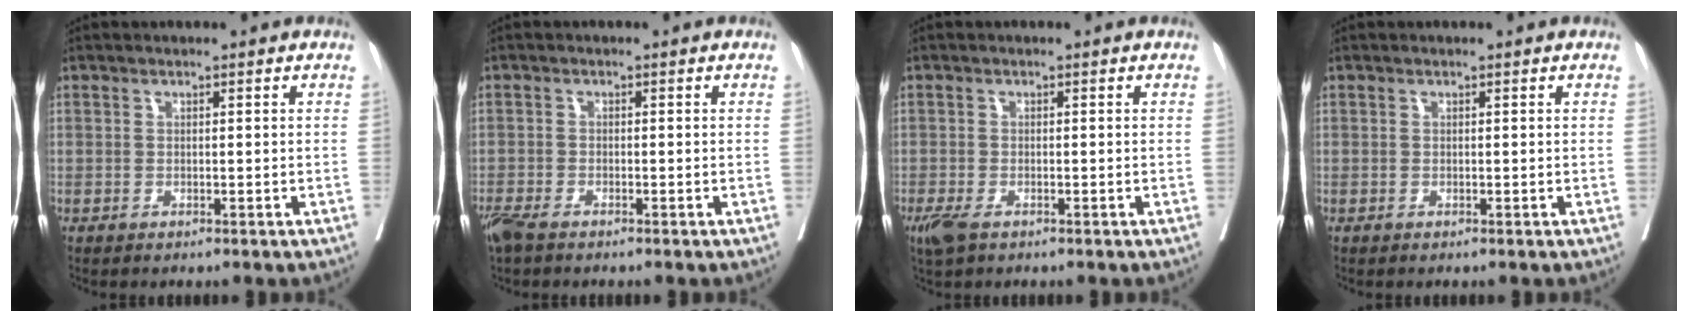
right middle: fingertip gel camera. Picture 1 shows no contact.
{"total": 3.7, "force": [-3.0, 1.1, 2.0], "torque": [-0.045, -0.011, -0.057]}
{"total": 3.2, "force": [-2.0, 1.3, 2.1], "torque": [-0.050, -0.010, -0.033]}
{"total": 0.0}